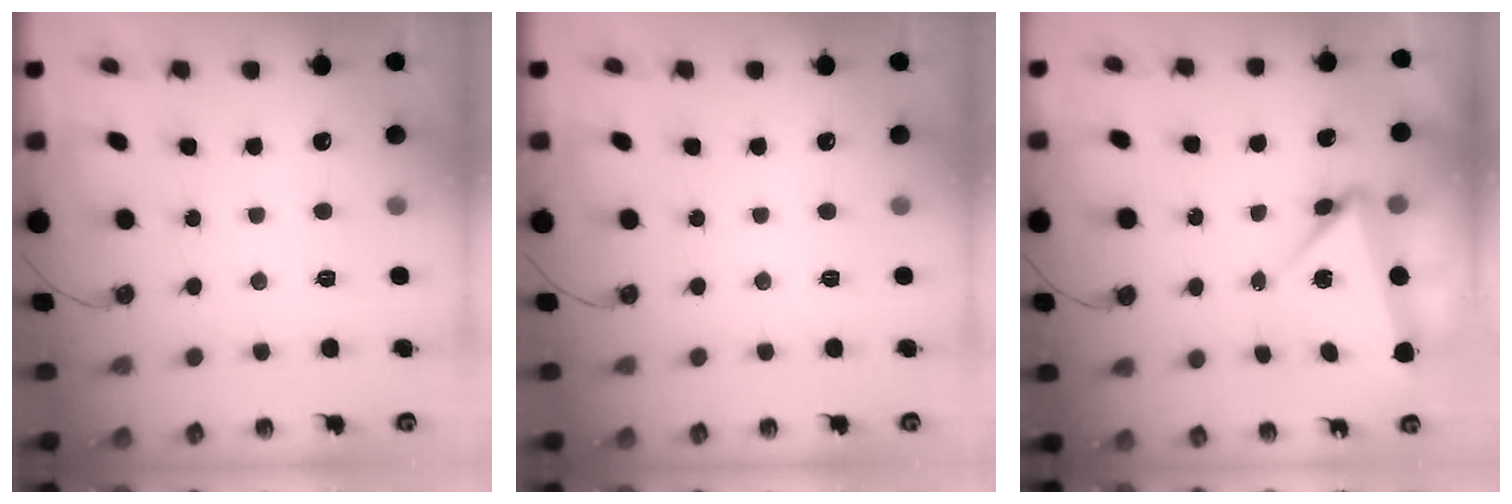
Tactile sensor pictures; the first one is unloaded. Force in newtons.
{"total": 0.0}
{"total": 7.3, "press": 4.7, "slide": 5.6}